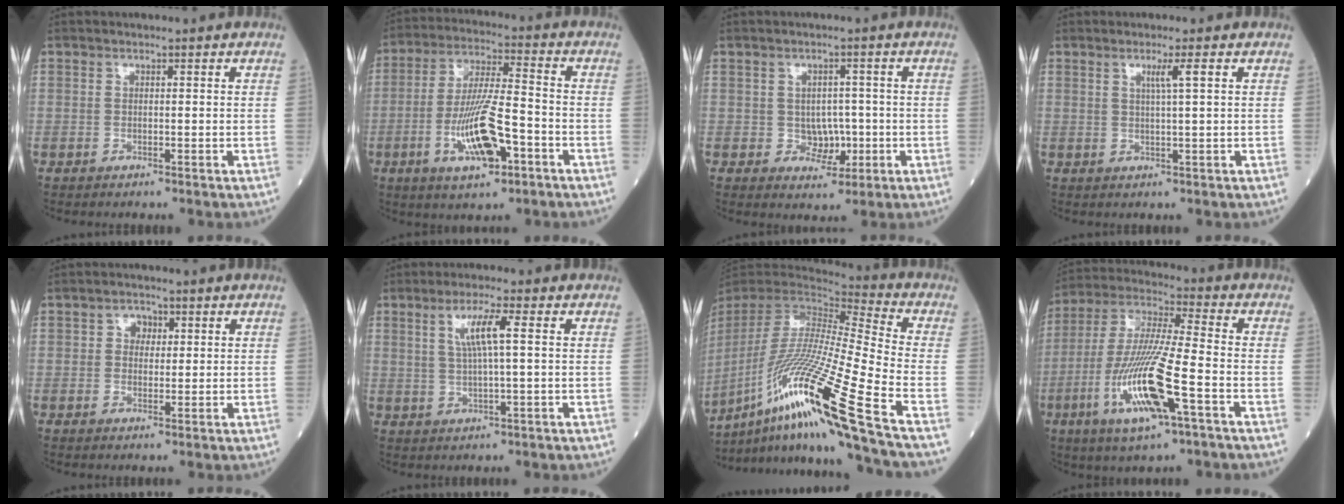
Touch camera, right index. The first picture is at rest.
{"total": 11.3, "force": [-4.3, 2.3, 10.2], "torque": [-0.197, -0.002, -0.074]}
{"total": 3.8, "force": [-0.7, 2.9, 2.4], "torque": [-0.026, 0.005, -0.003]}
{"total": 2.4, "force": [0.9, -0.6, 2.2], "torque": [-0.039, -0.001, 0.018]}
{"total": 2.4, "force": [0.7, 1.9, 1.3], "torque": [-0.016, 0.006, 0.008]}
{"total": 5.3, "force": [1.5, 0.0, 5.1], "torque": [-0.098, 0.003, 0.030]}
{"total": 27.4, "force": [-16.1, -2.1, 22.1], "torque": [-0.414, -0.058, -0.295]}
{"total": 16.4, "force": [-5.8, 1.3, 15.2], "torque": [-0.315, -0.016, -0.107]}